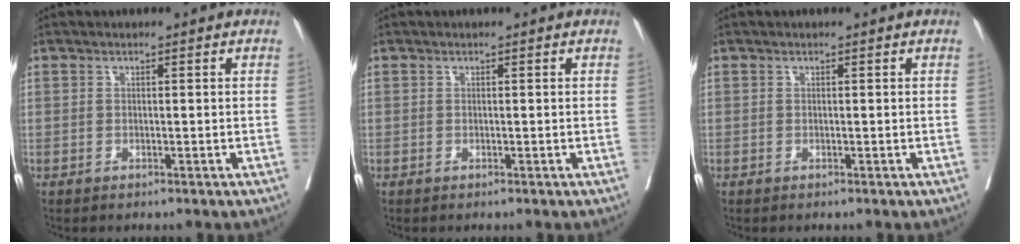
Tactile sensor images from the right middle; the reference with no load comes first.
{"total": 0.0}
{"total": 0.0}